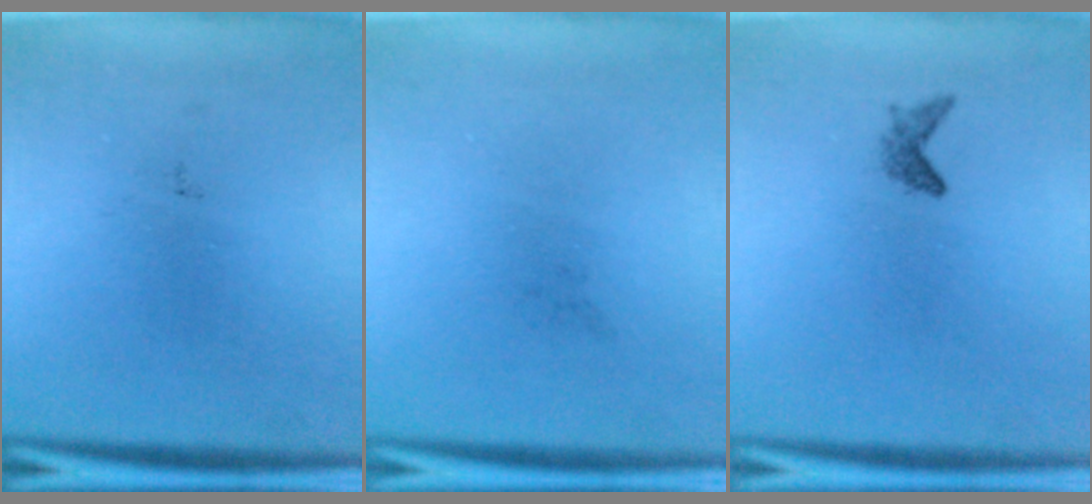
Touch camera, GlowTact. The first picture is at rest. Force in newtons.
{"total": 0.0}
{"total": 1.1}